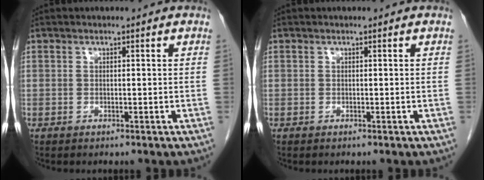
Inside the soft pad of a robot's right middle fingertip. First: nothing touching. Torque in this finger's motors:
{"motor_torque": [0.17, -0.12, -0.04, 0.00]}